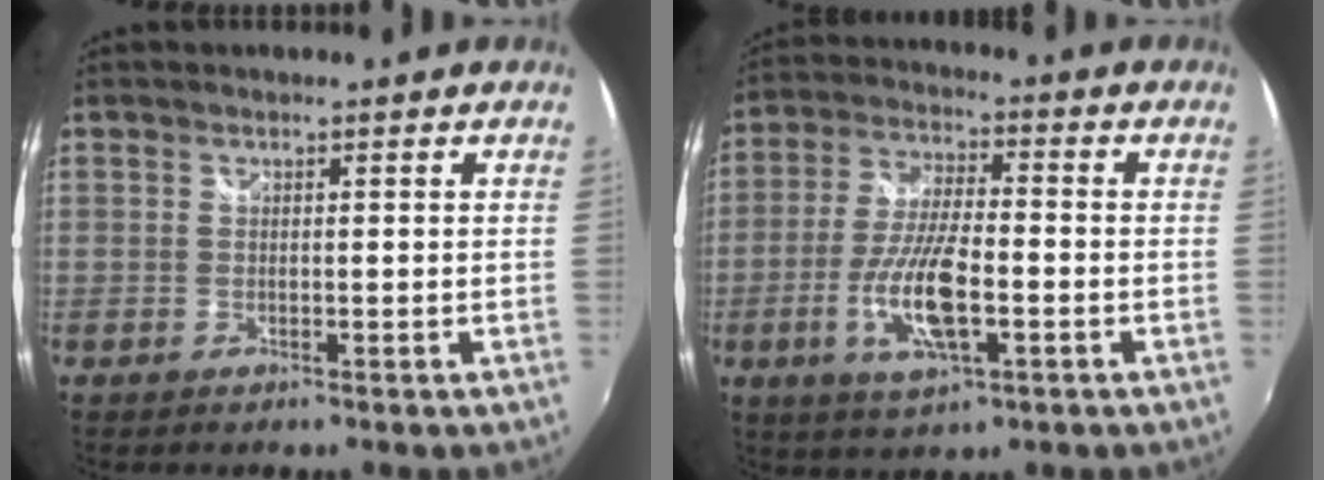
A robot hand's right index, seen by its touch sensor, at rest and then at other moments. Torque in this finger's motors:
{"motor_torque": [2.14, 0.00, 1.05, 0.16]}